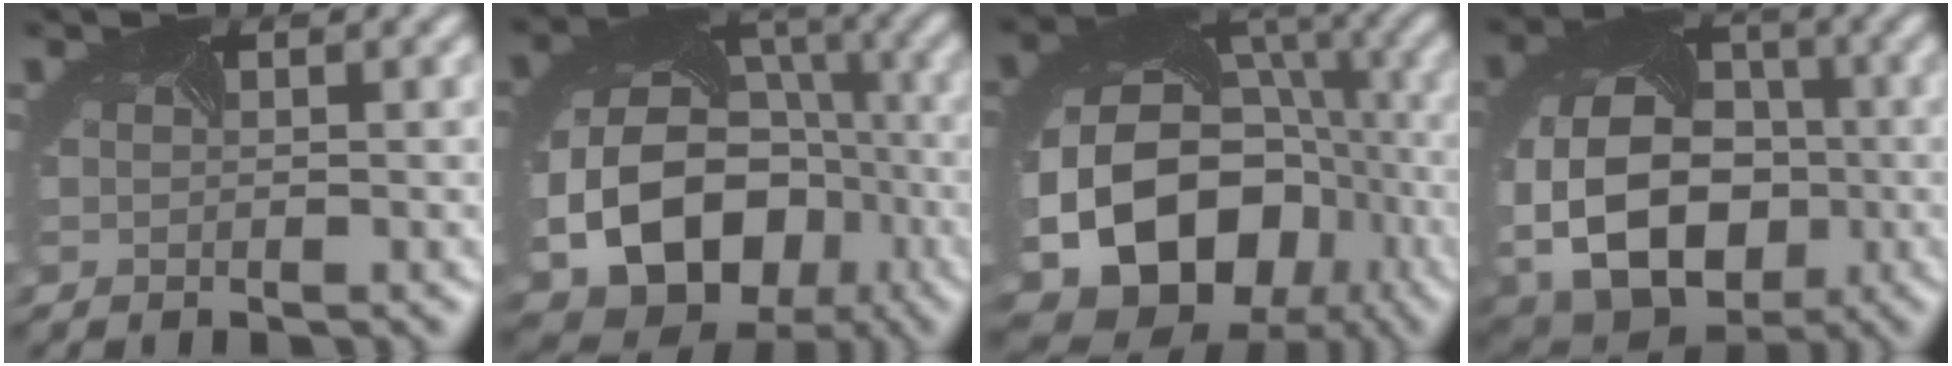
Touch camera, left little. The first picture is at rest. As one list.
[{"total": 15.2, "force": [-4.4, 12.1, 8.1], "torque": [-0.149, -0.045, -0.070]}, {"total": 21.2, "force": [-6.6, 17.0, 10.9], "torque": [-0.204, -0.064, -0.094]}, {"total": 14.3, "force": [-2.6, 10.4, 9.5], "torque": [-0.174, -0.038, -0.030]}]